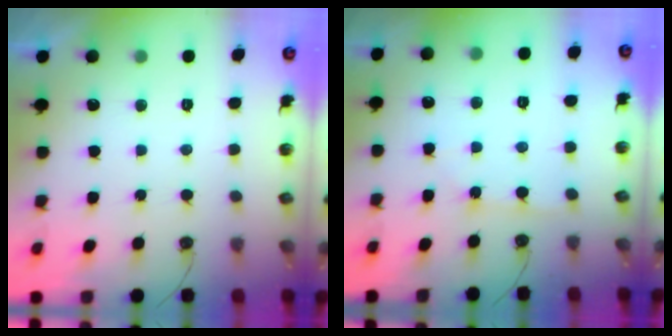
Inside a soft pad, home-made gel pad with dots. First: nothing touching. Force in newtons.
{"total": 2.4, "press": 2.4, "slide": 0.3}